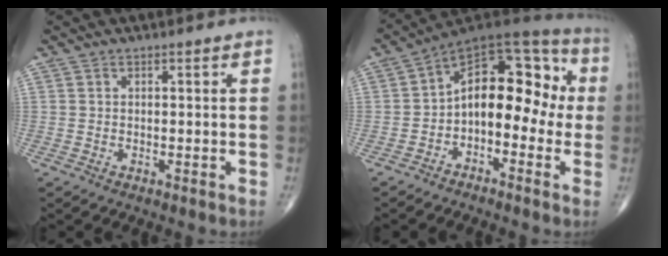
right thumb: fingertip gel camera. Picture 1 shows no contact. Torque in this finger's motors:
{"motor_torque": [0.09, 0.64, 1.33, -0.22, 0.32]}